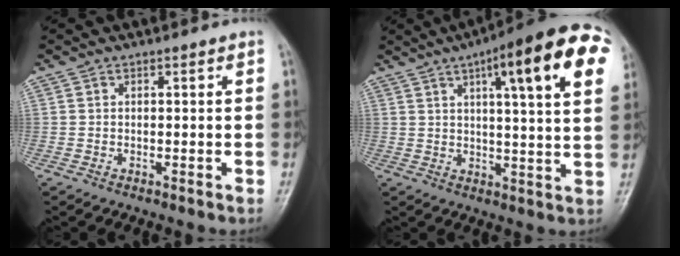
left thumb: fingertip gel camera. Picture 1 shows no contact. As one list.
[{"total": 20.3, "force": [8.3, 4.3, 18.0], "torque": [-0.231, 0.001, 0.105]}]